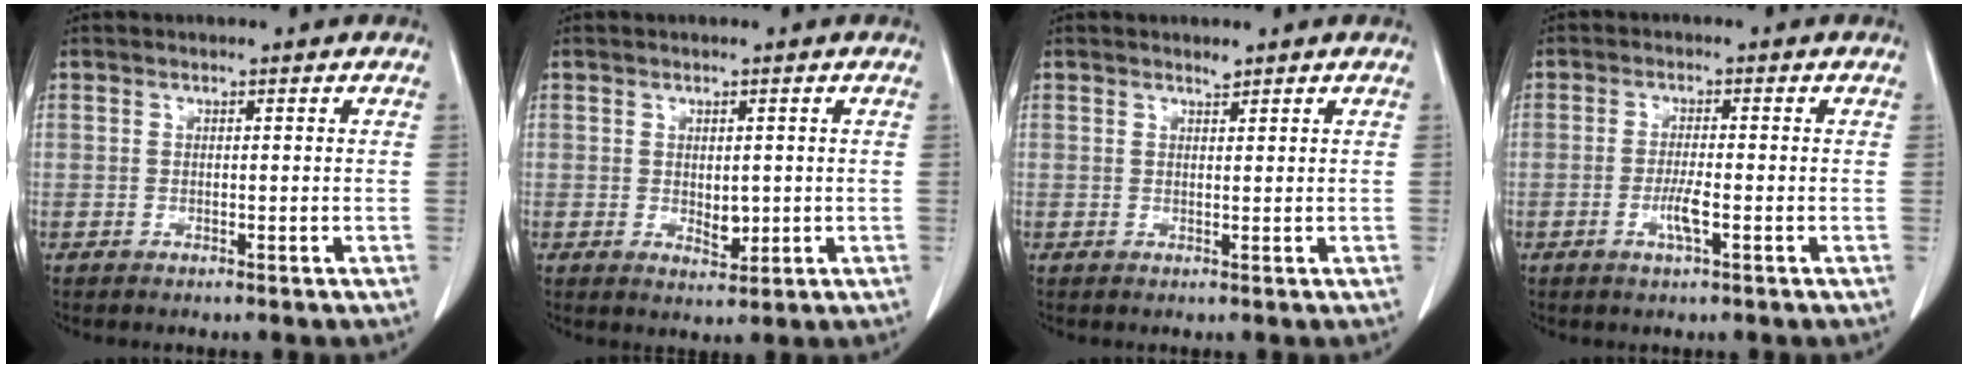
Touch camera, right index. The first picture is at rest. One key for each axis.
{"total": 2.6, "fx": 0.0, "fy": 1.5, "fz": 2.1, "tx": -0.033, "ty": -0.007, "tz": 0.007}
{"total": 0.8, "fx": 0.7, "fy": 0.1, "fz": 0.2, "tx": -0.009, "ty": -0.005, "tz": 0.013}
{"total": 3.2, "fx": -1.1, "fy": 0.2, "fz": 3.0, "tx": -0.060, "ty": -0.004, "tz": -0.022}